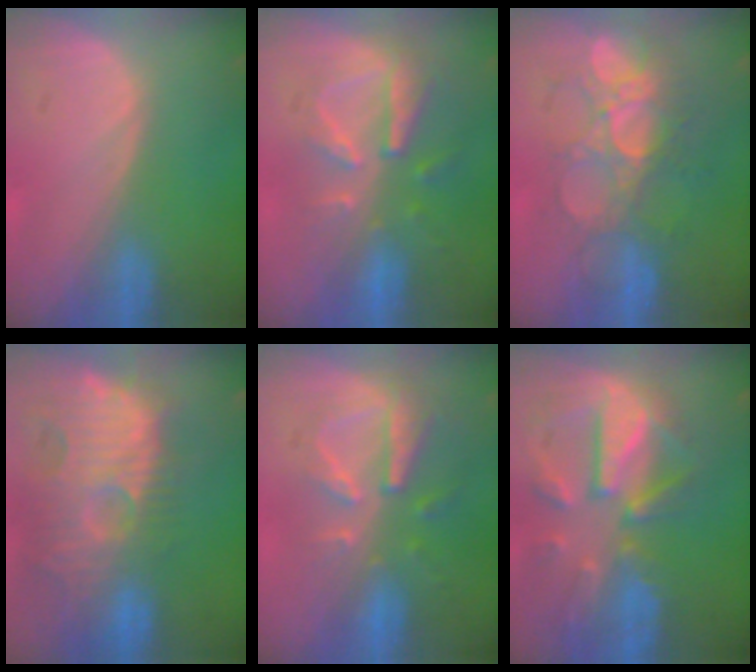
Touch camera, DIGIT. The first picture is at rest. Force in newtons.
{"total": 8.1, "press": 7.5, "slide": 3.0}
{"total": 8.7, "press": 8.6, "slide": 1.6}
{"total": 13.8, "press": 12.3, "slide": 6.2}
{"total": 8.0, "press": 7.4, "slide": 3.0}
{"total": 11.9, "press": 10.4, "slide": 5.7}